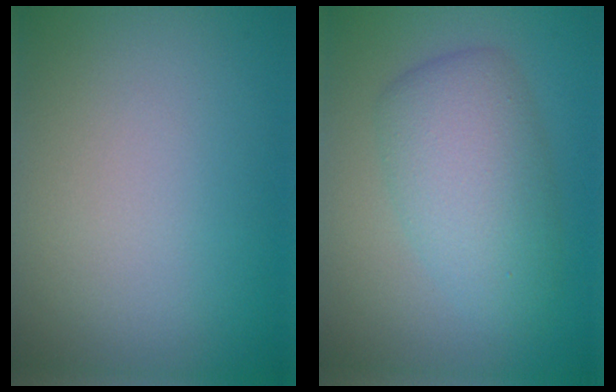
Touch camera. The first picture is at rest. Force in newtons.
{"total": 5.5, "press": 5.5, "slide": 0.2}